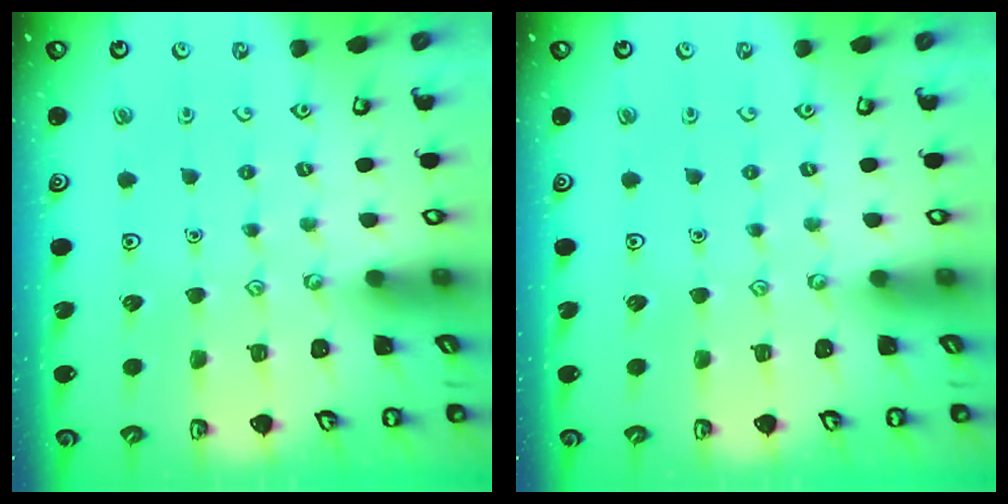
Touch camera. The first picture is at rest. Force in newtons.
{"total": 0.0}